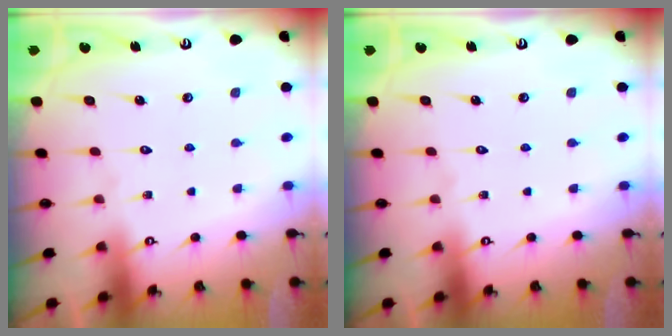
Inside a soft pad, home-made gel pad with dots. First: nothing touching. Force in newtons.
{"total": 0.0}